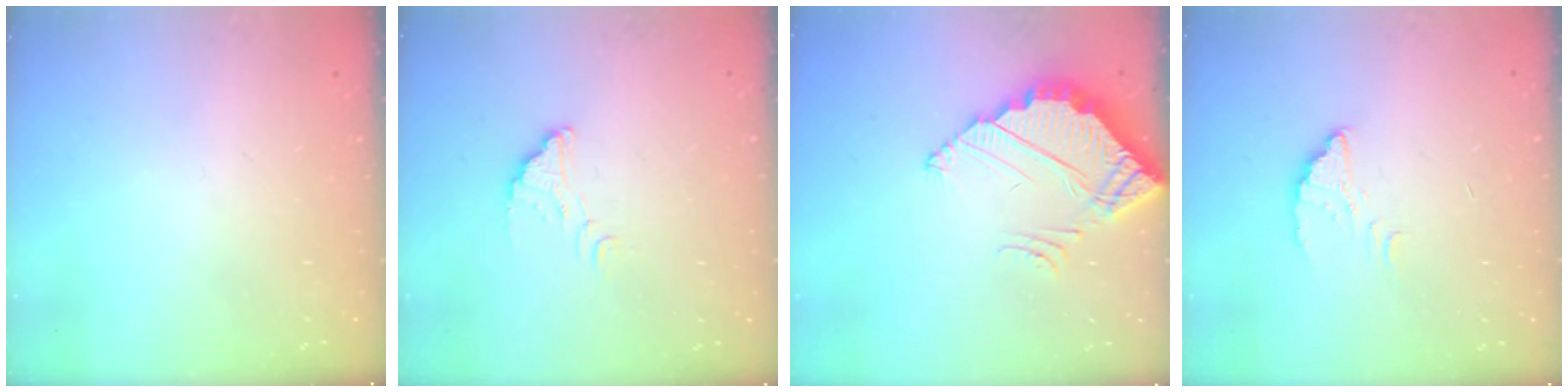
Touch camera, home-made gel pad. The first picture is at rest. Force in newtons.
{"total": 2.9, "press": 2.9, "slide": 0.2}
{"total": 3.9, "press": 3.9, "slide": 0.2}
{"total": 2.5, "press": 2.5, "slide": 0.3}